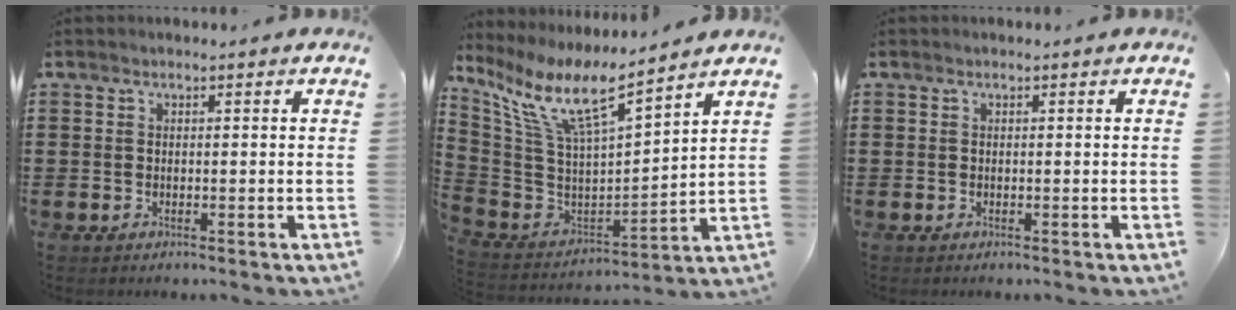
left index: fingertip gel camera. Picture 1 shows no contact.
{"total": 10.9, "force": [7.4, 2.0, 7.7], "torque": [-0.175, -0.047, 0.126]}
{"total": 0.0}